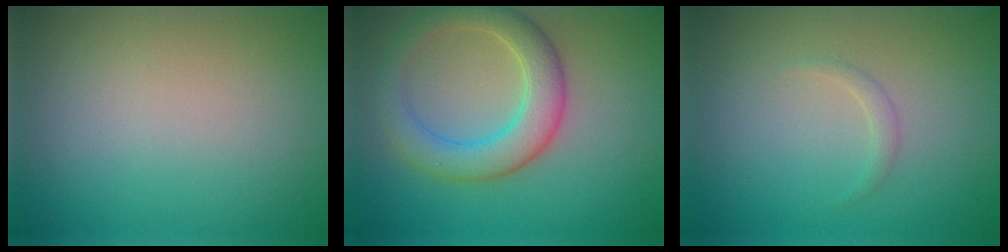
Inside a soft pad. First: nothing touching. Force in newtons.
{"total": 5.0, "press": 5.0, "slide": 0.2}
{"total": 0.7, "press": 0.7, "slide": 0.0}